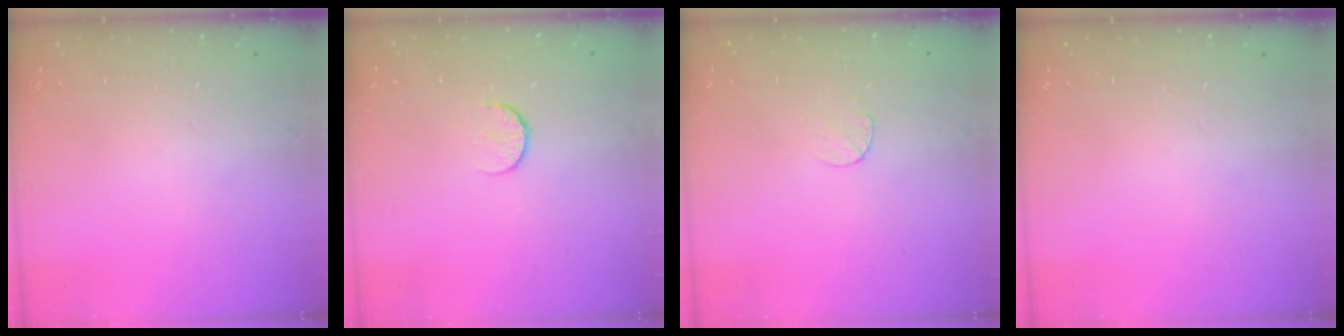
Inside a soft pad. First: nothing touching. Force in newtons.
{"total": 6.5, "press": 6.5, "slide": 0.6}
{"total": 4.4, "press": 4.4, "slide": 0.4}
{"total": 0.0}